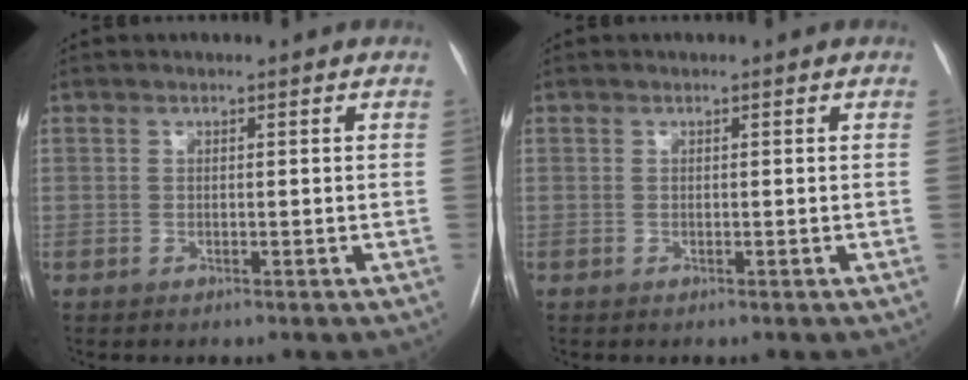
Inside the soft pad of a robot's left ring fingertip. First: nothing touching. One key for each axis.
{"total": 0.0}